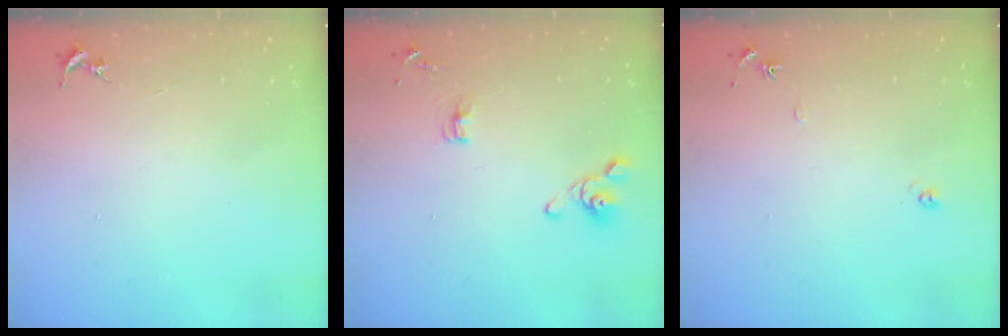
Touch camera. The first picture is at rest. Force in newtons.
{"total": 7.7, "press": 7.3, "slide": 2.3}
{"total": 5.8, "press": 5.8, "slide": 0.6}